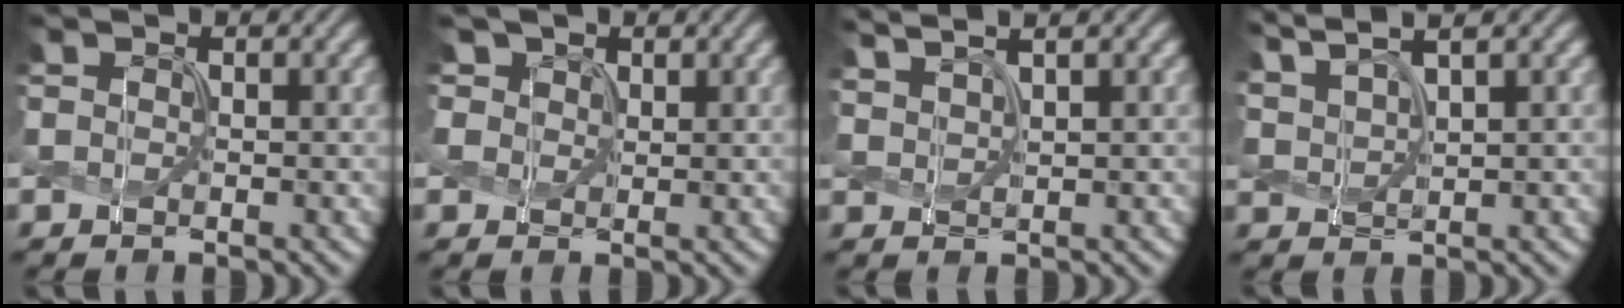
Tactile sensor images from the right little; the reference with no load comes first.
{"total": 3.3, "force": [1.8, 2.4, 1.2], "torque": [-0.044, 0.005, 0.029]}
{"total": 3.8, "force": [2.9, 0.8, 2.3], "torque": [-0.032, 0.023, 0.030]}
{"total": 5.1, "force": [4.2, 0.8, 2.9], "torque": [-0.078, 0.019, 0.070]}